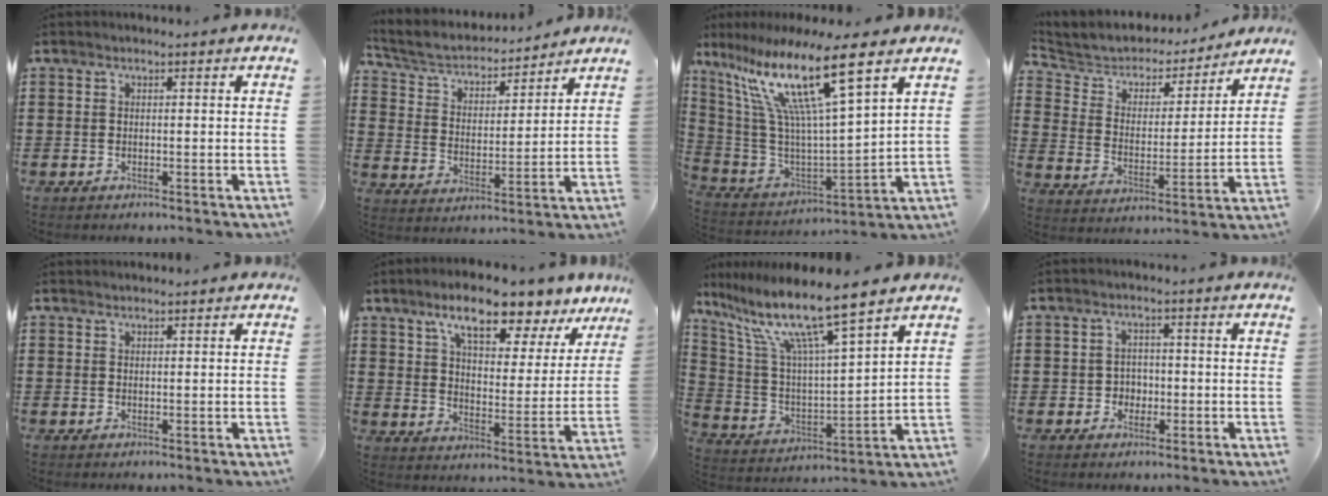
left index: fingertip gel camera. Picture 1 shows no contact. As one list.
[{"total": 4.8, "force": [4.5, 1.3, 1.4], "torque": [-0.051, -0.029, 0.070]}, {"total": 16.3, "force": [9.5, 1.3, 13.2], "torque": [-0.297, -0.056, 0.144]}, {"total": 4.8, "force": [4.5, 1.7, 0.3], "torque": [-0.038, -0.031, 0.070]}, {"total": 0.9, "force": [0.8, 0.1, 0.1], "torque": [-0.003, 0.000, 0.017]}, {"total": 10.4, "force": [8.4, 1.9, 5.8], "torque": [-0.113, -0.042, 0.141]}, {"total": 11.9, "force": [8.9, 0.0, 7.8], "torque": [-0.184, -0.054, 0.145]}, {"total": 2.4, "force": [-0.6, 2.2, 0.9], "torque": [-0.025, 0.004, -0.016]}]